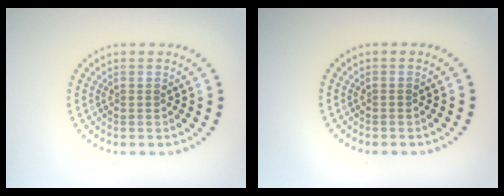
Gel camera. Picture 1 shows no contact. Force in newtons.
{"total": 0.0}